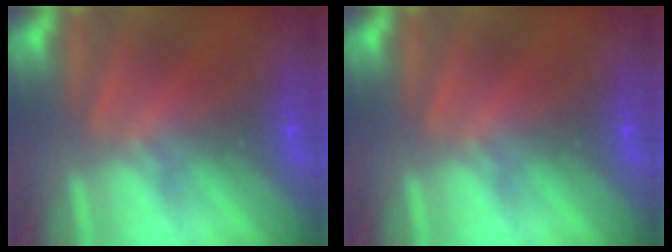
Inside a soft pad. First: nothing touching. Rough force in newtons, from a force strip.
{"total": 0.0}